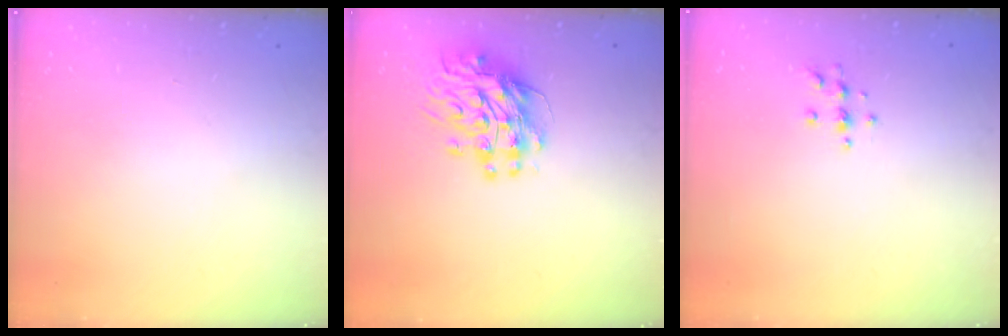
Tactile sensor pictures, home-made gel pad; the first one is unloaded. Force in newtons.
{"total": 12.5, "press": 12.5, "slide": 1.1}
{"total": 4.7, "press": 4.6, "slide": 0.5}